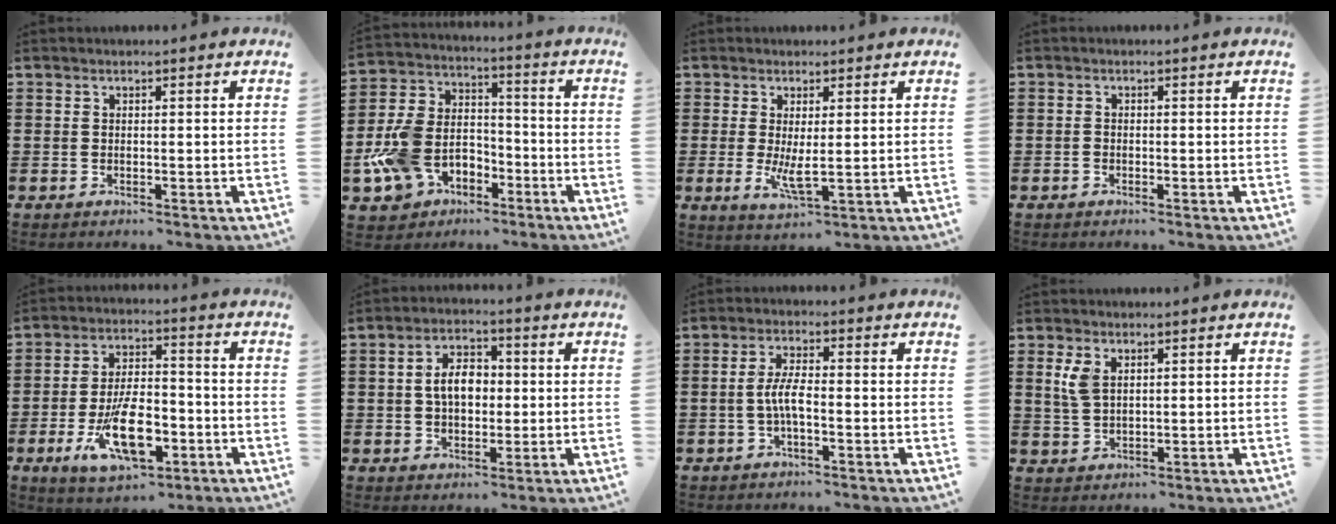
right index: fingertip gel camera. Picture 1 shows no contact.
{"total": 9.7, "force": [-4.1, 7.2, 5.1], "torque": [-0.146, 0.018, -0.081]}
{"total": 4.6, "force": [0.1, 1.5, 4.3], "torque": [-0.079, -0.007, 0.001]}
{"total": 0.8, "force": [-0.5, 0.5, 0.4], "torque": [-0.010, -0.001, -0.009]}
{"total": 12.3, "force": [-4.6, 5.6, 10.0], "torque": [-0.177, -0.003, -0.078]}
{"total": 5.7, "force": [0.1, 3.6, 4.3], "torque": [-0.090, 0.009, -0.006]}
{"total": 4.2, "force": [-0.9, 1.1, 4.0], "torque": [-0.092, -0.003, -0.025]}
{"total": 3.5, "force": [1.6, 1.9, 2.4], "torque": [-0.053, 0.007, 0.030]}